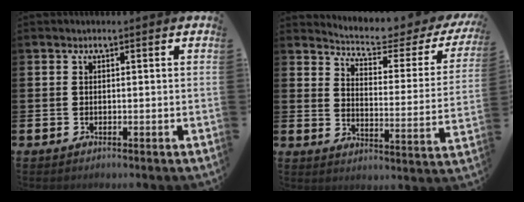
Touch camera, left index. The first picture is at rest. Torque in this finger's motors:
{"motor_torque": [0.38, -0.29, 0.06, 0.01]}